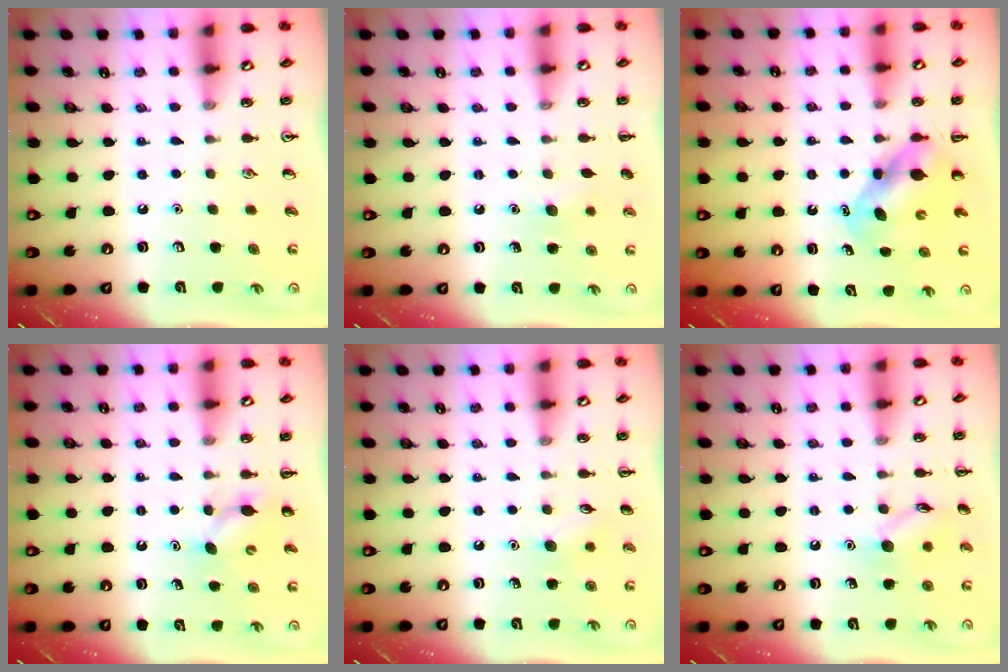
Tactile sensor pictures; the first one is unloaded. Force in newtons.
{"total": 5.7, "press": 5.6, "slide": 1.2}
{"total": 6.1, "press": 6.0, "slide": 1.0}
{"total": 5.1, "press": 5.0, "slide": 1.3}
{"total": 7.6, "press": 7.4, "slide": 1.8}
{"total": 8.6, "press": 8.6, "slide": 0.9}